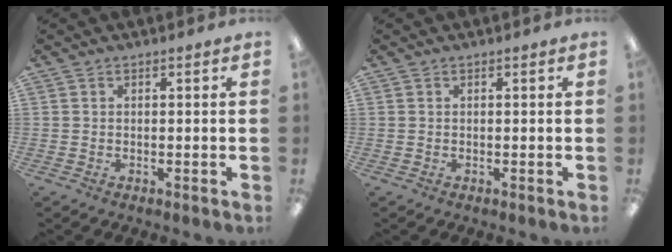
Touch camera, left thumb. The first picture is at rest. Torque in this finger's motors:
{"motor_torque": [0.01, 0.00, 0.21, -0.08, 0.00]}